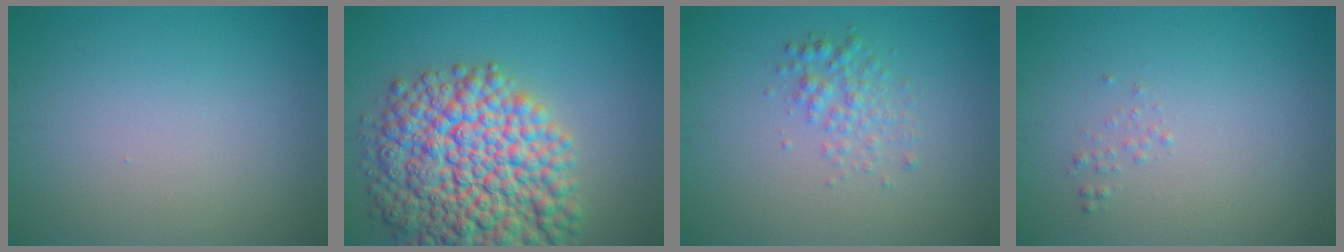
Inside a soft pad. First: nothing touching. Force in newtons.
{"total": 13.3, "press": 13.3, "slide": 0.5}
{"total": 2.1, "press": 2.1, "slide": 0.0}
{"total": 0.6, "press": 0.6, "slide": 0.1}